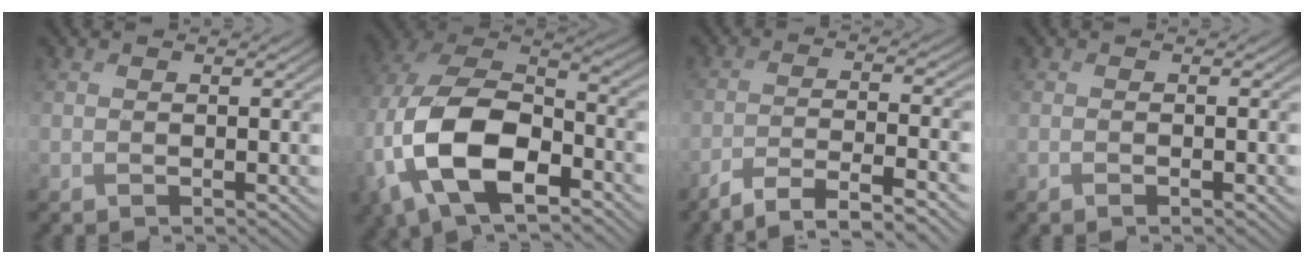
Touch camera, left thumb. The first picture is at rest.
{"total": 17.0, "force": [-5.7, 10.3, 12.2], "torque": [-0.285, -0.036, -0.100]}
{"total": 7.4, "force": [-5.7, 0.9, 4.6], "torque": [-0.062, 0.006, -0.108]}
{"total": 0.8, "force": [-0.6, 0.0, 0.4], "torque": [-0.002, -0.004, -0.015]}